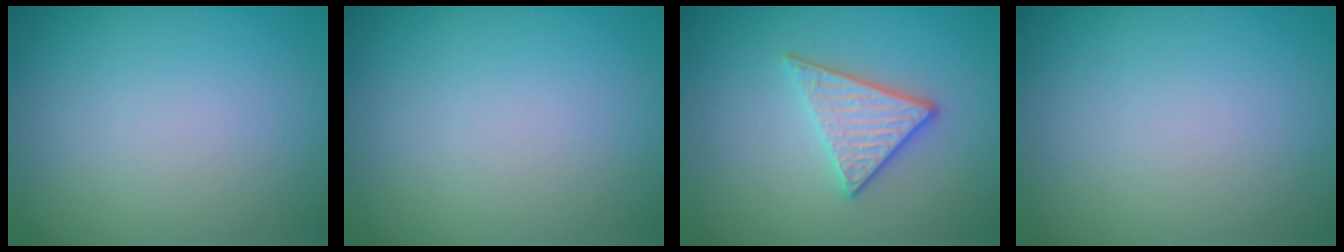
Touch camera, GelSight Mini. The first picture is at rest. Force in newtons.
{"total": 0.0}
{"total": 3.3, "press": 2.9, "slide": 1.5}
{"total": 0.0}